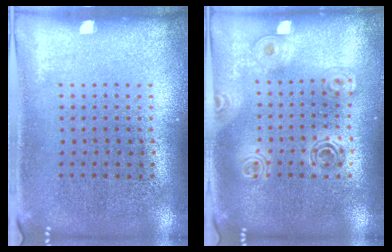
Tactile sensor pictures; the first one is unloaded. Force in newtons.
{"total": 1.6, "press": 1.4, "slide": 0.8}